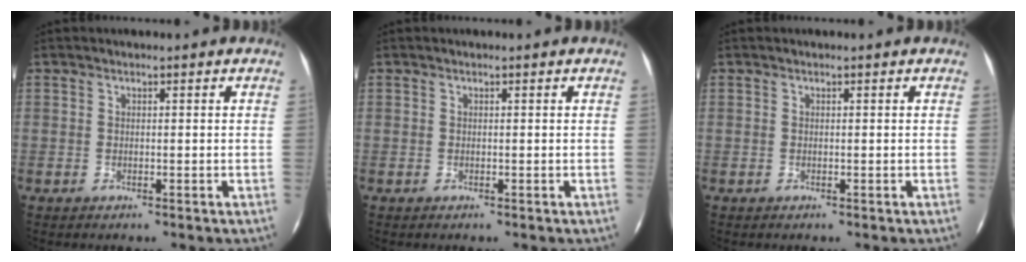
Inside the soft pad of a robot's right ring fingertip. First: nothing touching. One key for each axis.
{"total": 0.0}
{"total": 0.0}